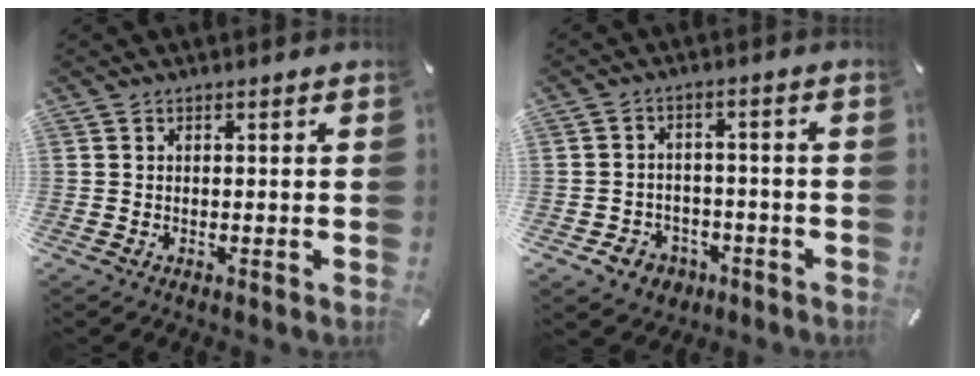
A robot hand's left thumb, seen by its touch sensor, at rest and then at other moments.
{"total": 5.0, "force": [-2.3, 4.4, 1.1], "torque": [-0.011, 0.013, -0.040]}